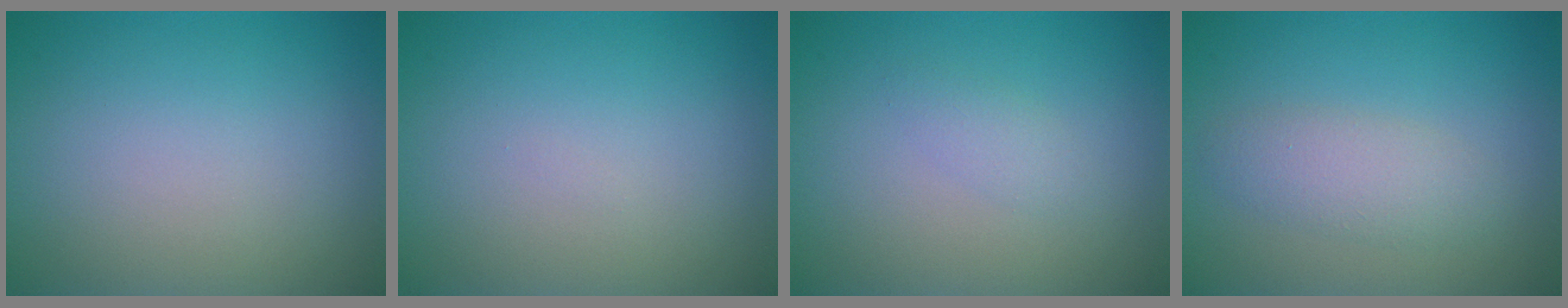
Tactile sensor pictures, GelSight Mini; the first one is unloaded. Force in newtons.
{"total": 0.0}
{"total": 1.1, "press": 1.1, "slide": 0.0}
{"total": 2.6, "press": 2.6, "slide": 0.1}